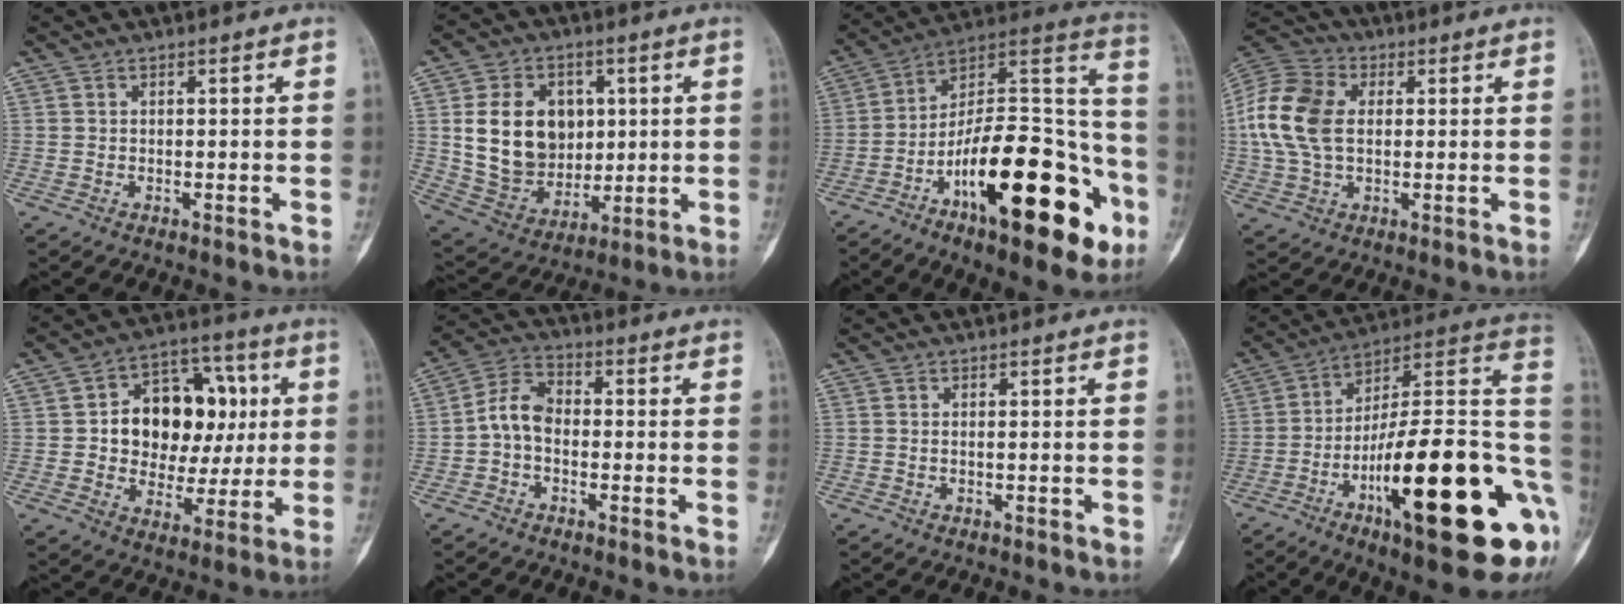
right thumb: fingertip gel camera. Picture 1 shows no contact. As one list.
[{"total": 16.2, "force": [2.7, 12.6, 9.7], "torque": [-0.131, -0.007, 0.067]}, {"total": 30.2, "force": [-12.9, 11.3, 24.8], "torque": [-0.337, 0.081, -0.194]}, {"total": 14.1, "force": [1.4, 9.3, 10.4], "torque": [-0.213, 0.019, 0.022]}, {"total": 17.6, "force": [2.3, 12.8, 11.8], "torque": [-0.119, 0.023, 0.039]}, {"total": 6.5, "force": [-1.2, 4.3, 4.6], "torque": [-0.079, 0.026, -0.038]}, {"total": 0.0}, {"total": 30.5, "force": [-9.1, 8.1, 28.0], "torque": [-0.359, 0.031, -0.135]}]